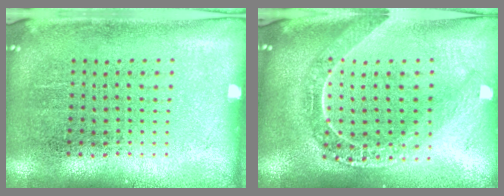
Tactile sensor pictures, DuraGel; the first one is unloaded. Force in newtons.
{"total": 2.2, "press": 1.8, "slide": 1.2}